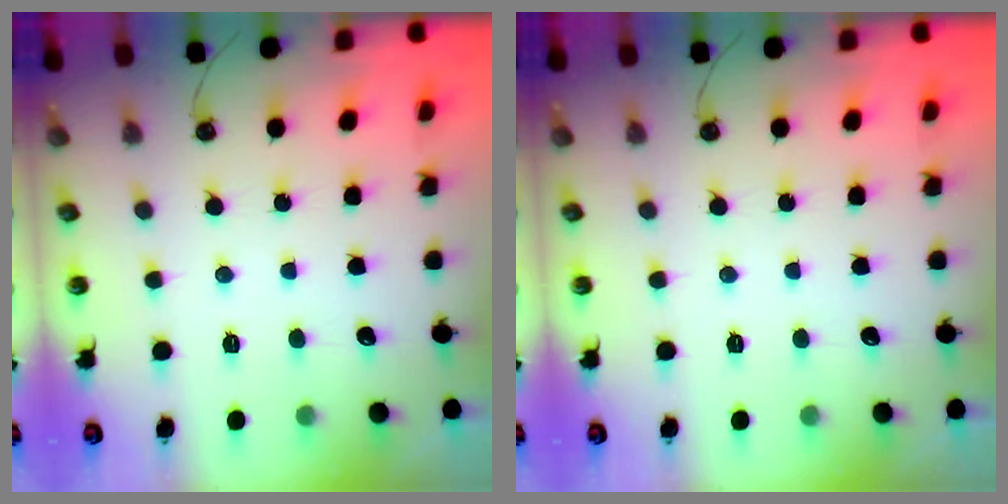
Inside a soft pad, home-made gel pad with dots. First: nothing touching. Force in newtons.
{"total": 0.0}